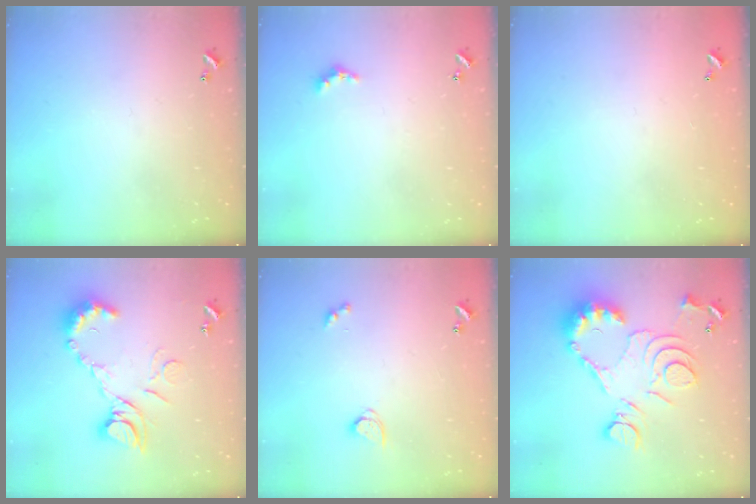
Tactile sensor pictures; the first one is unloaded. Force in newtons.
{"total": 2.4, "press": 2.3, "slide": 0.5}
{"total": 2.9, "press": 2.9, "slide": 0.1}
{"total": 12.6, "press": 12.6, "slide": 1.3}
{"total": 2.9, "press": 2.8, "slide": 0.3}
{"total": 18.8, "press": 18.7, "slide": 1.7}